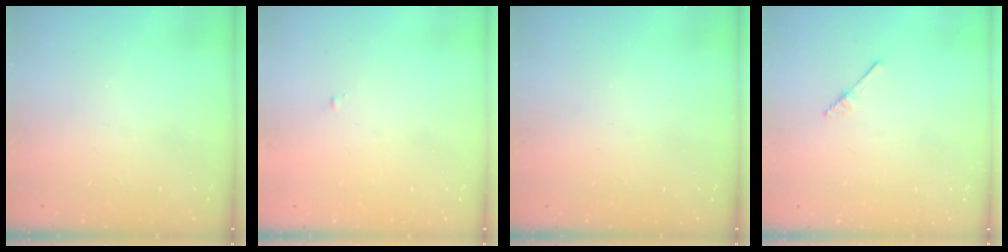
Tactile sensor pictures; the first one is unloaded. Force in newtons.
{"total": 0.6, "press": 0.6, "slide": 0.2}
{"total": 0.0}
{"total": 2.5, "press": 2.4, "slide": 0.3}